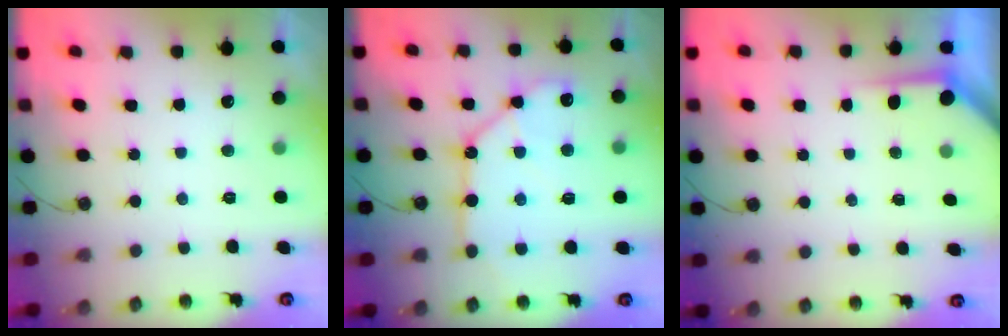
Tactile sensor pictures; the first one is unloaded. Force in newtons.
{"total": 12.4, "press": 12.3, "slide": 1.6}
{"total": 3.5, "press": 3.5, "slide": 0.3}